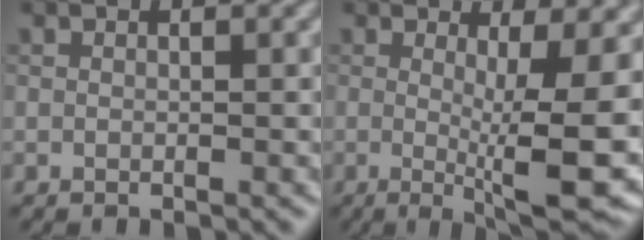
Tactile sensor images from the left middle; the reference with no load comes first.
{"total": 10.2, "force": [-0.2, 2.4, 9.9], "torque": [-0.127, -0.014, -0.003]}